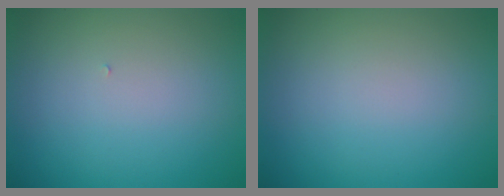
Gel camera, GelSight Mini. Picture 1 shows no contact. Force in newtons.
{"total": 0.0}